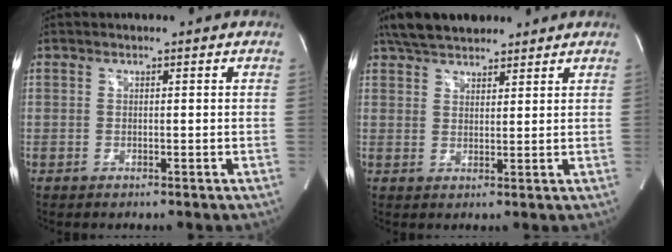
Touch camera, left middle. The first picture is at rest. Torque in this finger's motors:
{"motor_torque": [0.62, -0.50, 0.02, 0.02]}